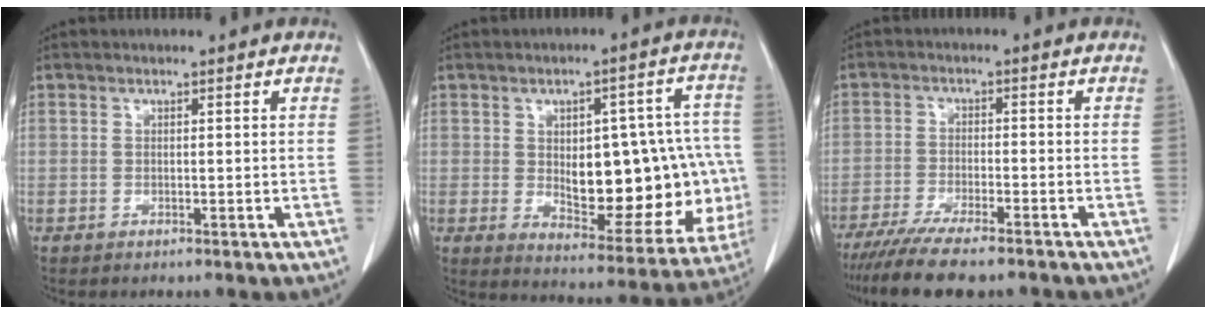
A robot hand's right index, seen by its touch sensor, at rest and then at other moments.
{"total": 20.2, "force": [-1.2, 8.6, 18.2], "torque": [-0.193, 0.031, 0.017]}
{"total": 11.5, "force": [-9.6, 1.5, 6.0], "torque": [-0.090, -0.020, -0.148]}